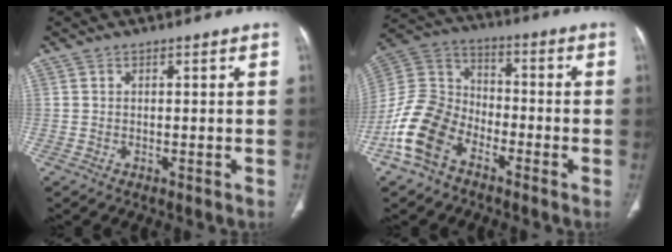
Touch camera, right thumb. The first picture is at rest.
{"total": 13.1, "force": [-7.1, 8.6, 6.8], "torque": [-0.135, 0.050, -0.151]}